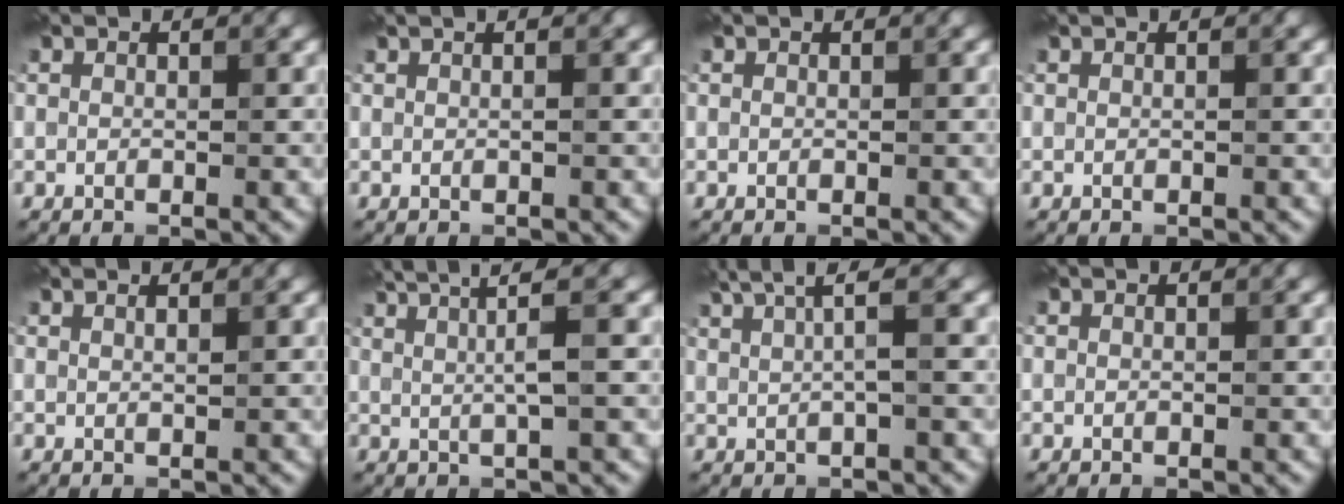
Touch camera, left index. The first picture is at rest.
{"total": 1.1, "force": [0.3, 0.4, 0.9], "torque": [-0.011, 0.000, -0.005]}
{"total": 0.0}
{"total": 0.0}
{"total": 1.0, "force": [0.7, 0.3, 0.7], "torque": [-0.004, -0.001, 0.005]}
{"total": 5.1, "force": [2.4, 0.9, 4.4], "torque": [-0.063, 0.014, 0.029]}
{"total": 4.5, "force": [2.2, 1.3, 3.7], "torque": [-0.047, 0.012, 0.024]}
{"total": 0.0}